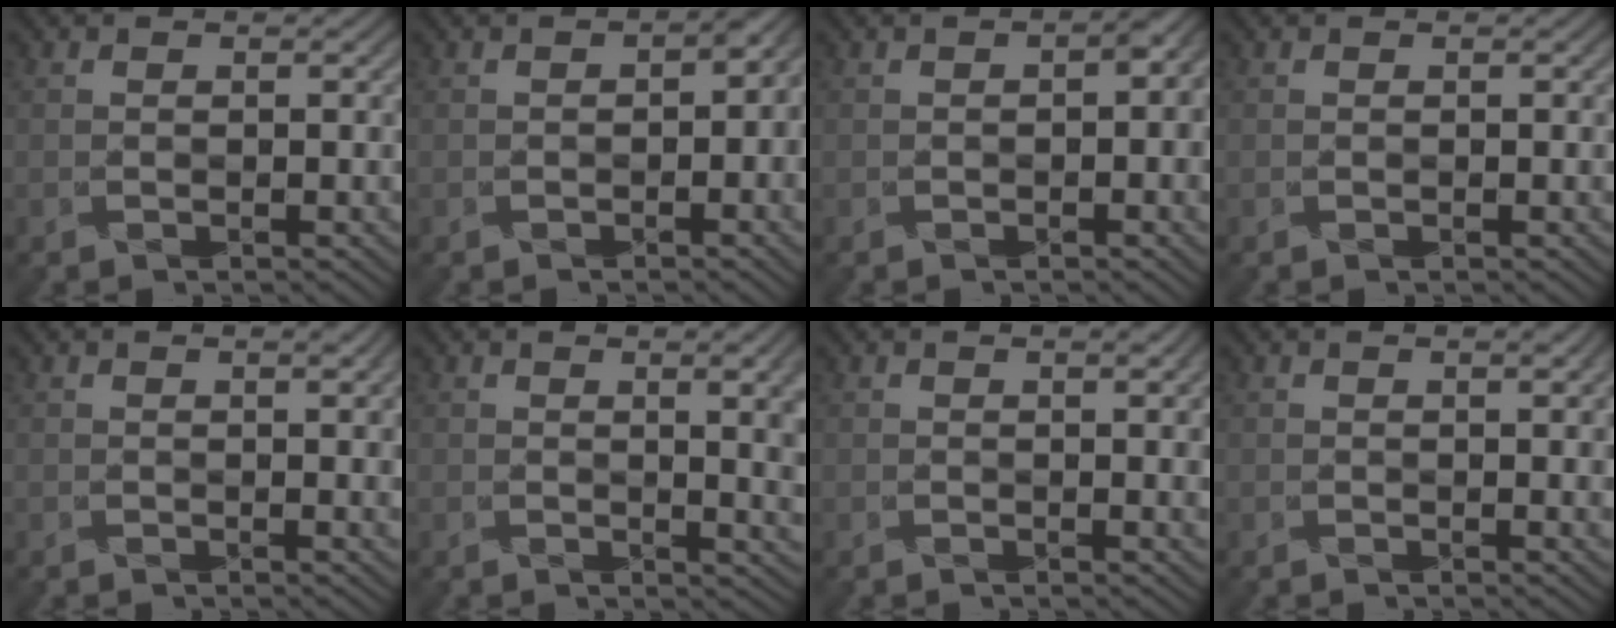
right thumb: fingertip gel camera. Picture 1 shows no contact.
{"total": 5.1, "force": [-0.7, 2.8, 4.2], "torque": [-0.058, -0.006, -0.009]}
{"total": 4.2, "force": [-0.2, 2.0, 3.7], "torque": [-0.049, -0.001, -0.001]}
{"total": 0.0}
{"total": 3.2, "force": [1.2, 0.5, 2.9], "torque": [-0.032, 0.009, 0.017]}
{"total": 6.2, "force": [1.4, 1.7, 5.8], "torque": [-0.055, 0.010, 0.020]}
{"total": 3.6, "force": [1.1, 0.7, 3.3], "torque": [-0.036, 0.008, 0.016]}
{"total": 3.1, "force": [1.1, 0.5, 2.9], "torque": [-0.031, 0.009, 0.016]}